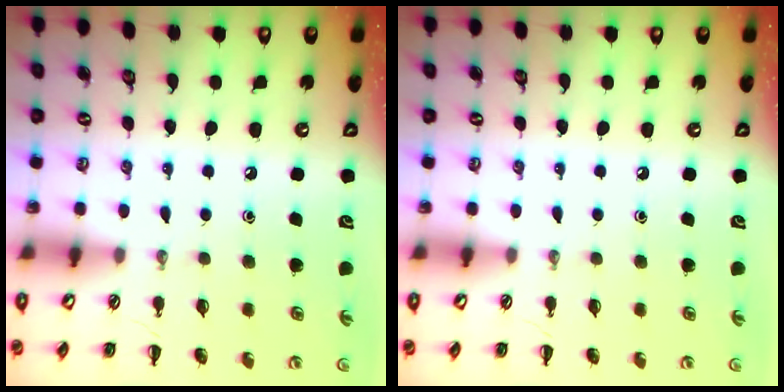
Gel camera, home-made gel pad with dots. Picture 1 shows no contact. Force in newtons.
{"total": 0.0}